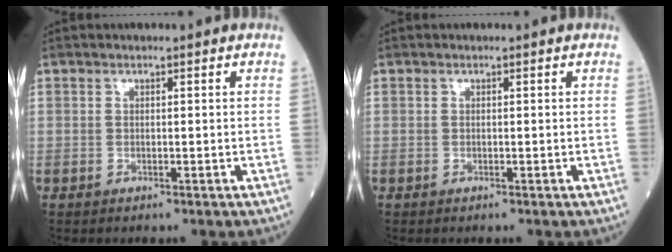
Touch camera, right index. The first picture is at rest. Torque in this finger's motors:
{"motor_torque": [0.00, 0.00, 0.00, 0.00]}